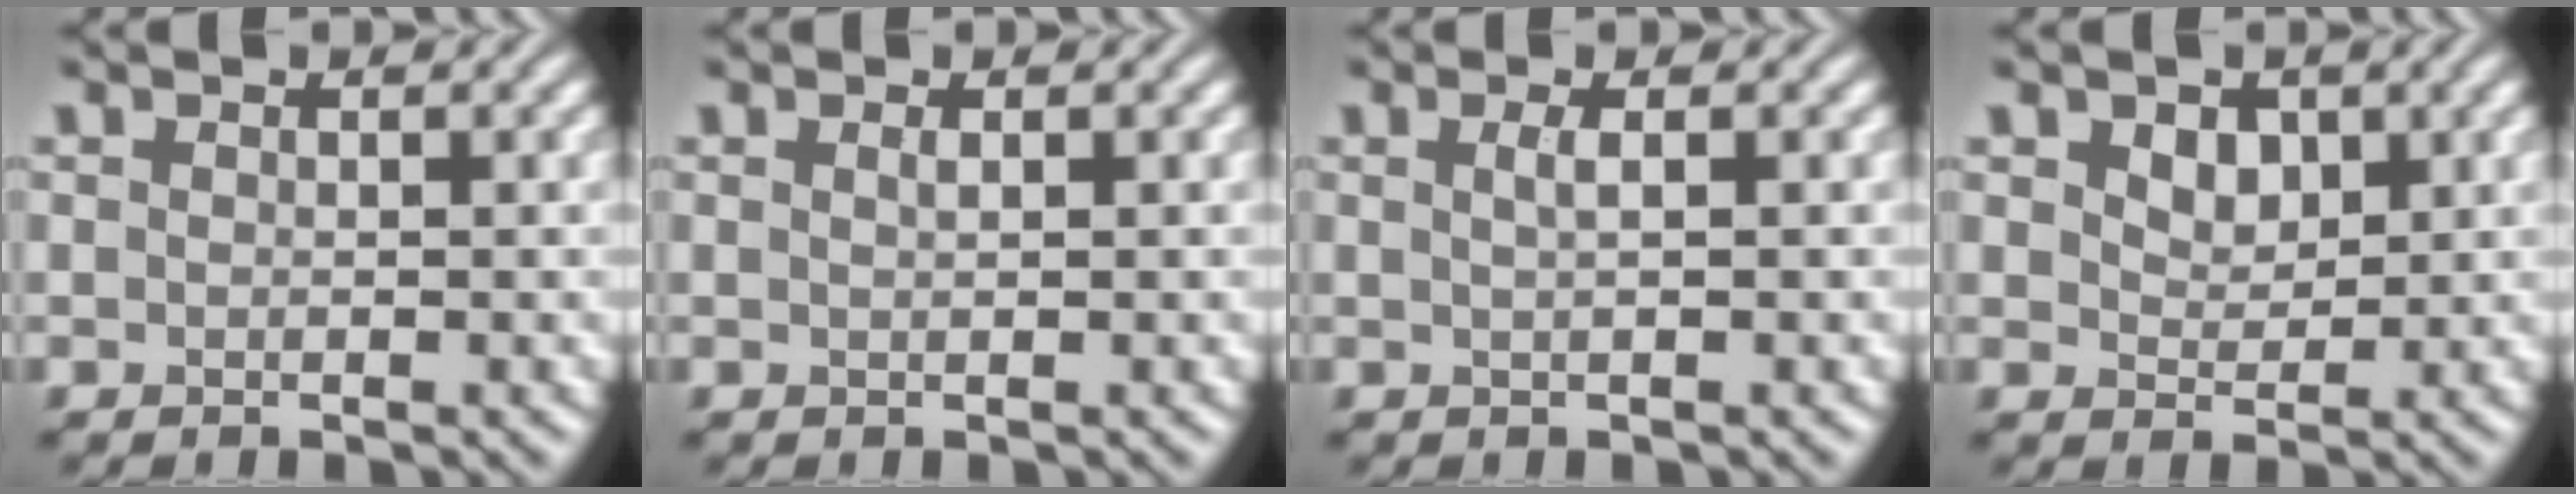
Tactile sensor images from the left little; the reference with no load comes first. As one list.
[{"total": 0.6, "force": [0.2, 0.2, 0.5], "torque": [-0.006, 0.003, 0.004]}, {"total": 1.3, "force": [0.3, 0.4, 1.2], "torque": [-0.018, 0.004, 0.002]}, {"total": 2.2, "force": [1.1, 1.5, 1.2], "torque": [-0.024, -0.003, 0.014]}]